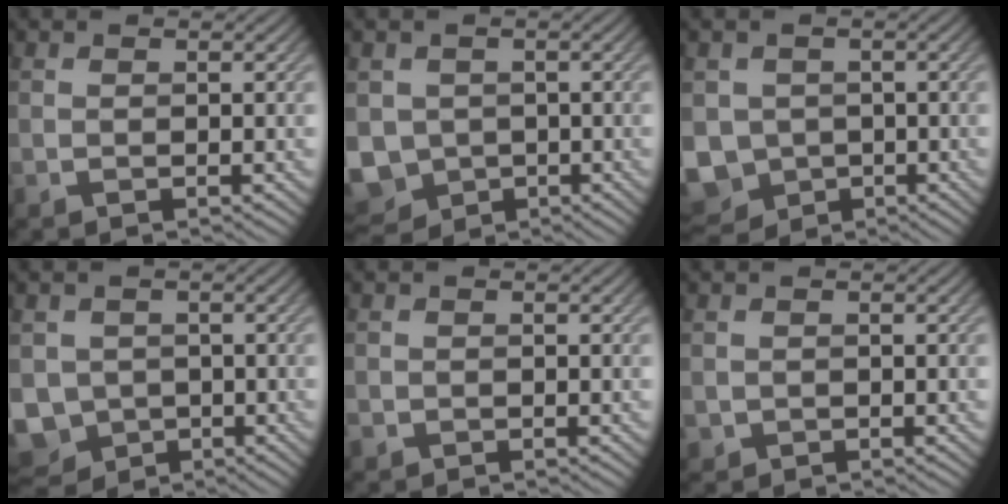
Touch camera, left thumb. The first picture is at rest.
{"total": 6.4, "force": [-0.9, 5.7, 2.7], "torque": [-0.085, -0.030, -0.019]}
{"total": 7.0, "force": [-1.3, 6.3, 2.8], "torque": [-0.084, -0.028, -0.031]}
{"total": 6.2, "force": [-1.3, 5.6, 2.4], "torque": [-0.071, -0.029, -0.027]}
{"total": 1.0, "force": [-0.5, 0.8, 0.1], "torque": [-0.003, -0.008, -0.013]}
{"total": 1.0, "force": [-0.1, 1.0, 0.1], "torque": [-0.002, -0.009, -0.002]}